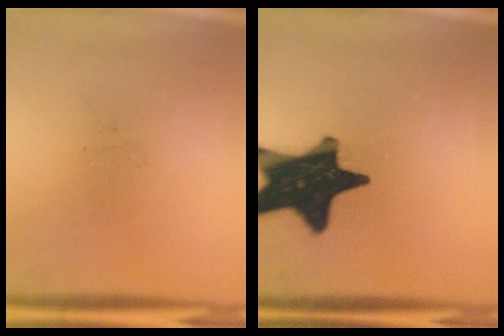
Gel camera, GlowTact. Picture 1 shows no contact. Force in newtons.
{"total": 19.9}